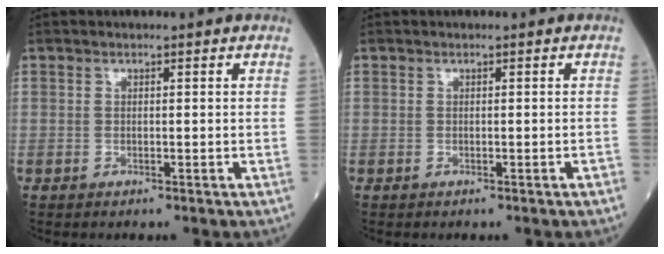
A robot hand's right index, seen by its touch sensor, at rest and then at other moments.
{"total": 0.0}